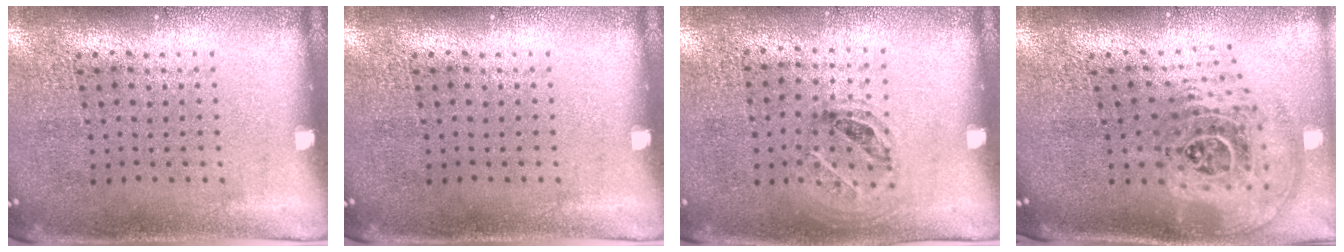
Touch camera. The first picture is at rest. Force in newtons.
{"total": 0.0}
{"total": 1.0, "press": 0.7, "slide": 0.7}
{"total": 2.8, "press": 1.9, "slide": 2.0}